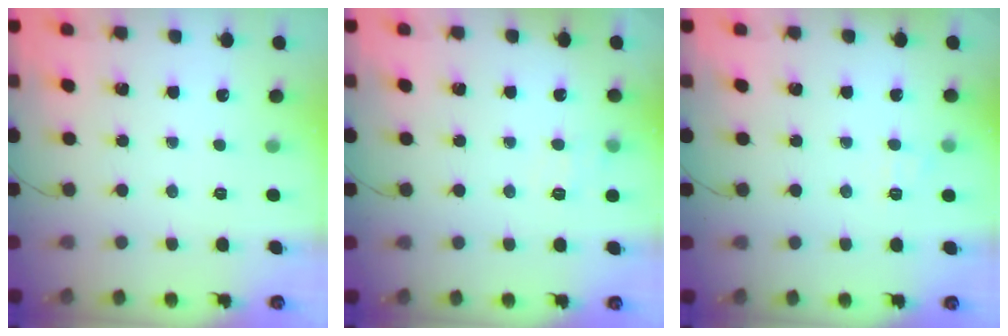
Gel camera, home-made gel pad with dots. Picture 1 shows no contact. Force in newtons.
{"total": 4.9, "press": 4.5, "slide": 1.7}
{"total": 5.7, "press": 5.4, "slide": 1.6}